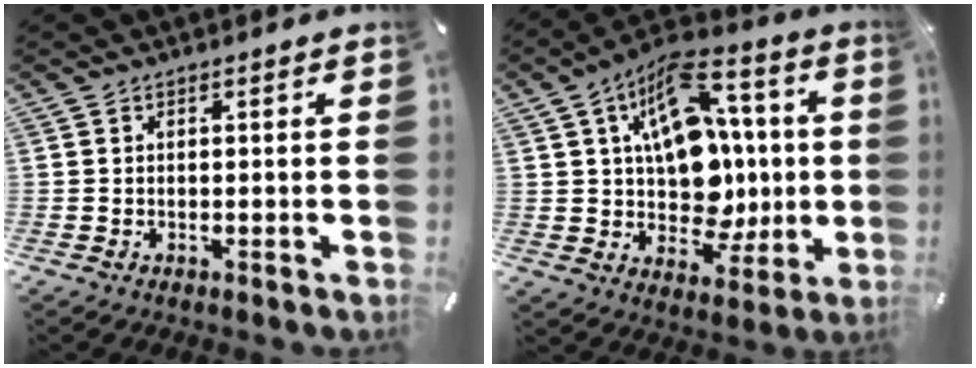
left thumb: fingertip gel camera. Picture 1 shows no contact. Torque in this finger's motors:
{"motor_torque": [1.86, 3.15, 1.60, -1.16, 0.59]}